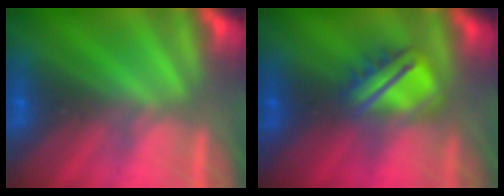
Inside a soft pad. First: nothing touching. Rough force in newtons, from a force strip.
{"total": 4.9}